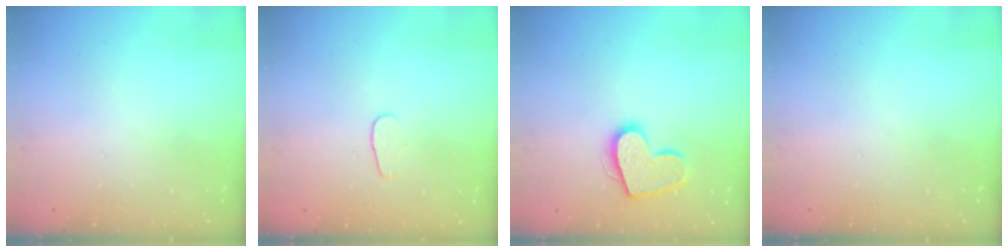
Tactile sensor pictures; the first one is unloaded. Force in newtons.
{"total": 3.6, "press": 3.6, "slide": 0.4}
{"total": 13.5, "press": 13.5, "slide": 0.9}
{"total": 0.0}